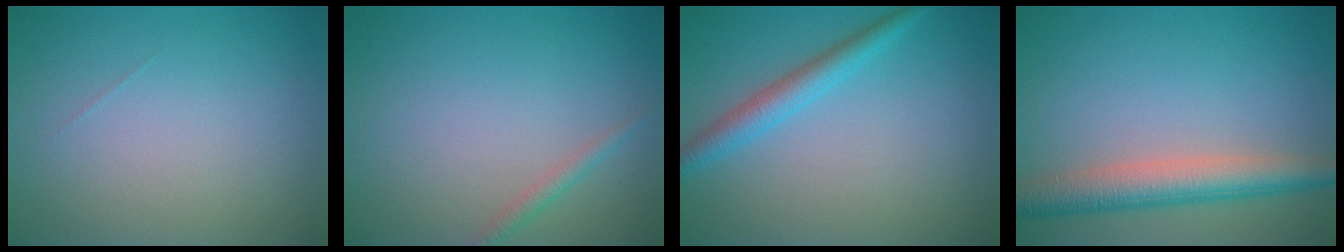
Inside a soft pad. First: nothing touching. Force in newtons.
{"total": 1.2, "press": 1.2, "slide": 0.0}
{"total": 2.9, "press": 2.9, "slide": 0.1}
{"total": 5.1, "press": 5.1, "slide": 0.3}